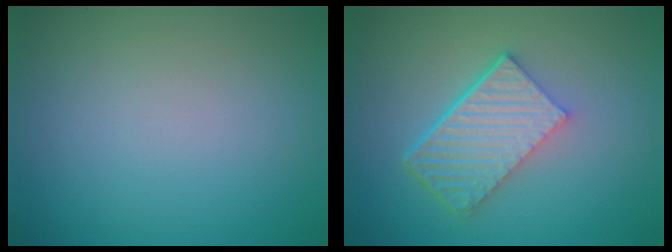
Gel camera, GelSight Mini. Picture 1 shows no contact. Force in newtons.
{"total": 6.1, "press": 4.1, "slide": 4.4}